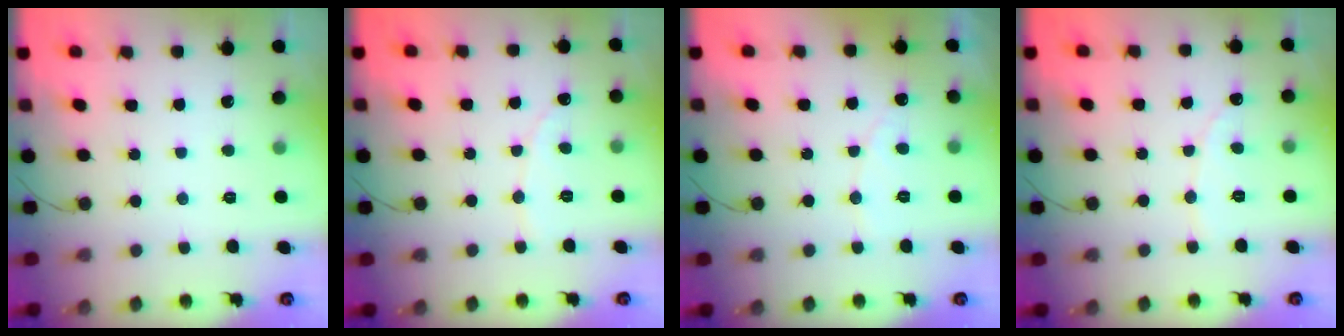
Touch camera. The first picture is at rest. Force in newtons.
{"total": 1.9, "press": 1.9, "slide": 0.1}
{"total": 4.1, "press": 4.1, "slide": 0.3}
{"total": 1.9, "press": 1.9, "slide": 0.1}